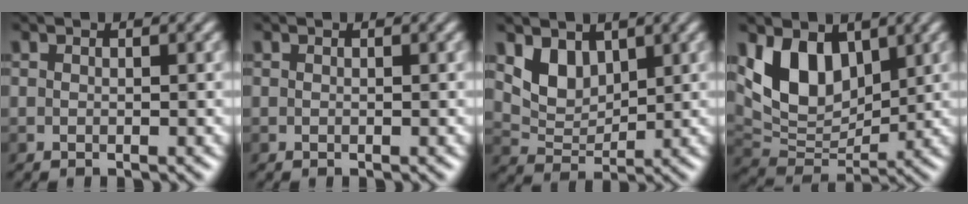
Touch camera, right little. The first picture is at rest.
{"total": 0.0}
{"total": 3.5, "force": [1.9, 2.3, 1.8], "torque": [-0.041, -0.013, 0.039]}
{"total": 6.6, "force": [2.6, 4.3, 4.3], "torque": [-0.082, -0.015, 0.048]}